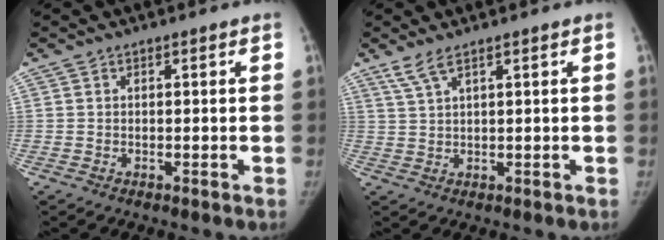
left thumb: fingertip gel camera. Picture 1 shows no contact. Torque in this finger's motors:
{"motor_torque": [0.62, -0.12, 0.12, -0.56, 0.16]}